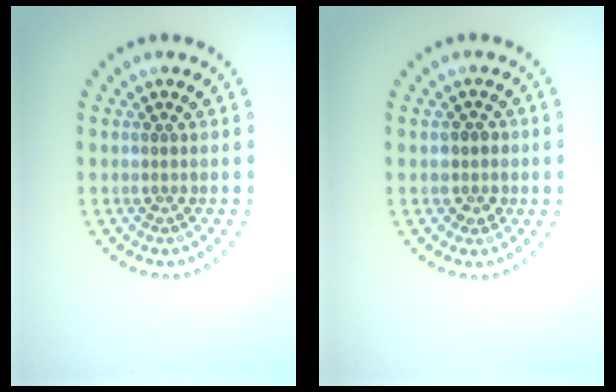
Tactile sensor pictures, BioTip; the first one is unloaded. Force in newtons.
{"total": 1.9, "press": 1.7, "slide": 0.8}